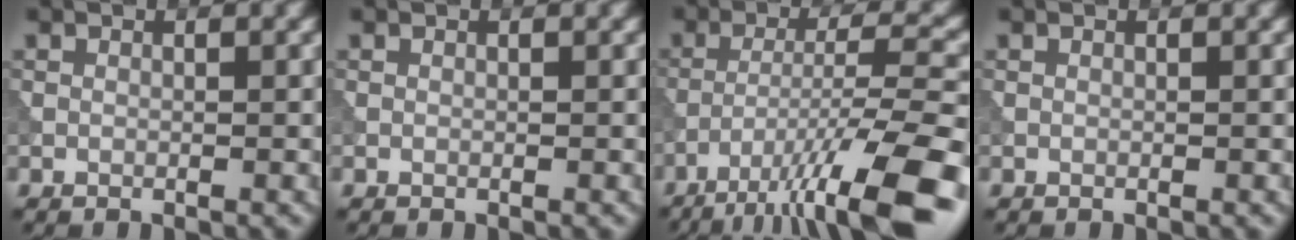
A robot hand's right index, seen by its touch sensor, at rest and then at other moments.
{"total": 0.0}
{"total": 12.2, "force": [-7.9, 1.9, 9.1], "torque": [-0.141, 0.012, -0.129]}
{"total": 0.0}